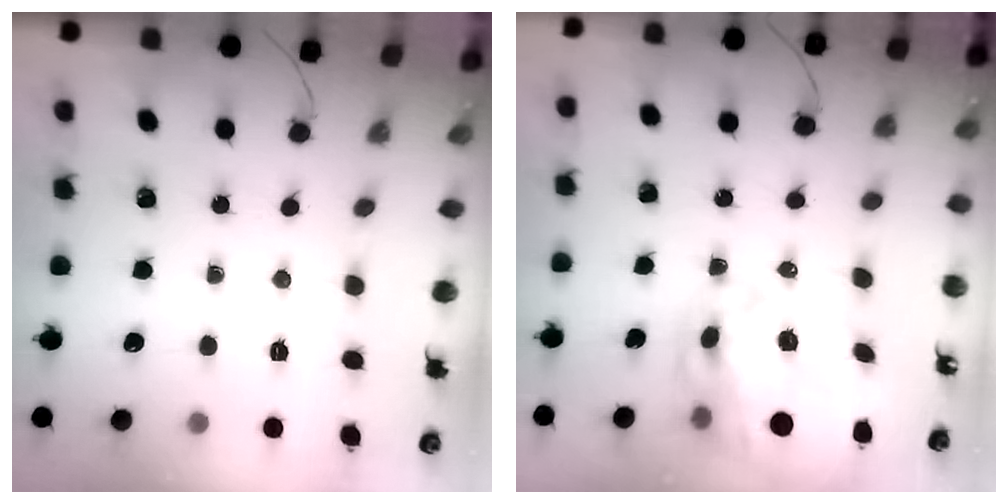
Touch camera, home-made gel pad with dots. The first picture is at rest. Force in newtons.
{"total": 21.7, "press": 21.1, "slide": 5.0}